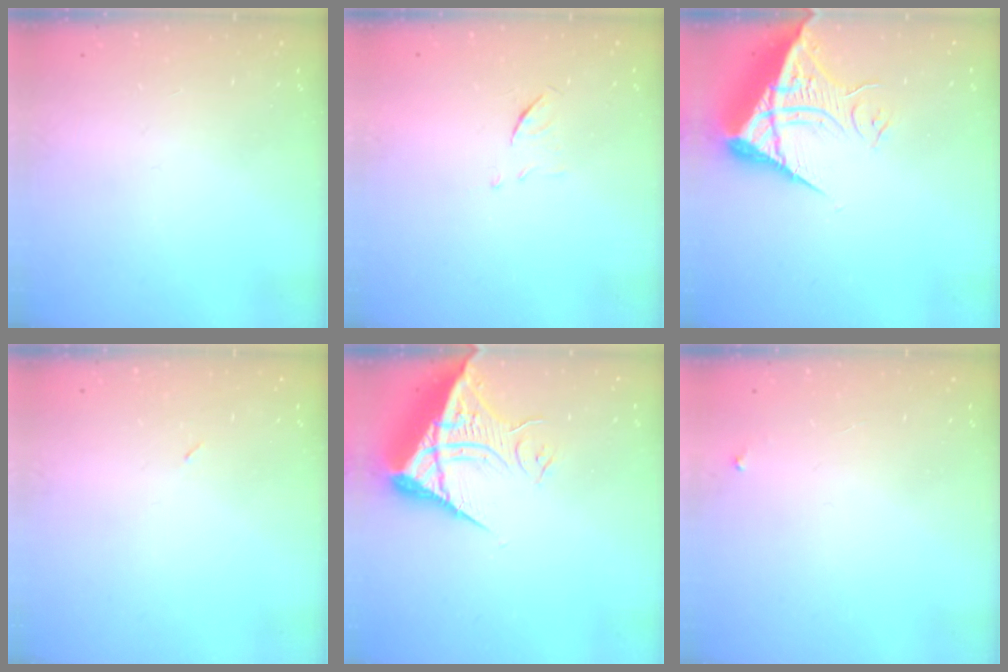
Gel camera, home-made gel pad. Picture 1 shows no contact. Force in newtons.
{"total": 5.9, "press": 5.9, "slide": 0.5}
{"total": 11.0, "press": 10.9, "slide": 1.2}
{"total": 2.1, "press": 1.9, "slide": 1.0}
{"total": 11.0, "press": 10.9, "slide": 1.2}
{"total": 2.2, "press": 2.2, "slide": 0.1}